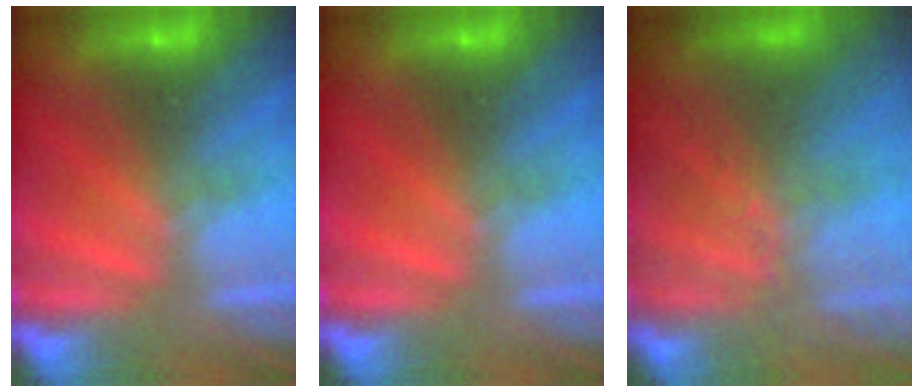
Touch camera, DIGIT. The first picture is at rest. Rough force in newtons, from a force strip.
{"total": 0.0}
{"total": 8.3}